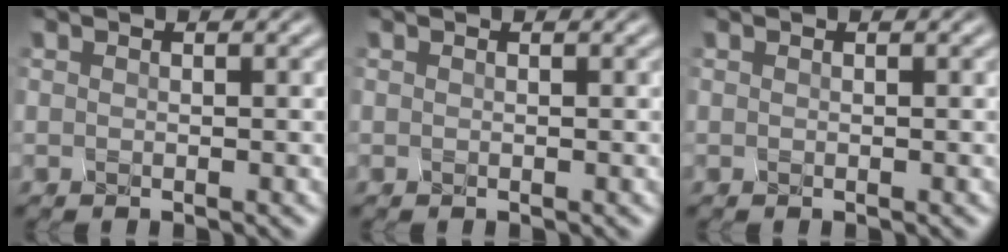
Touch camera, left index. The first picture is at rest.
{"total": 0.0}
{"total": 0.0}